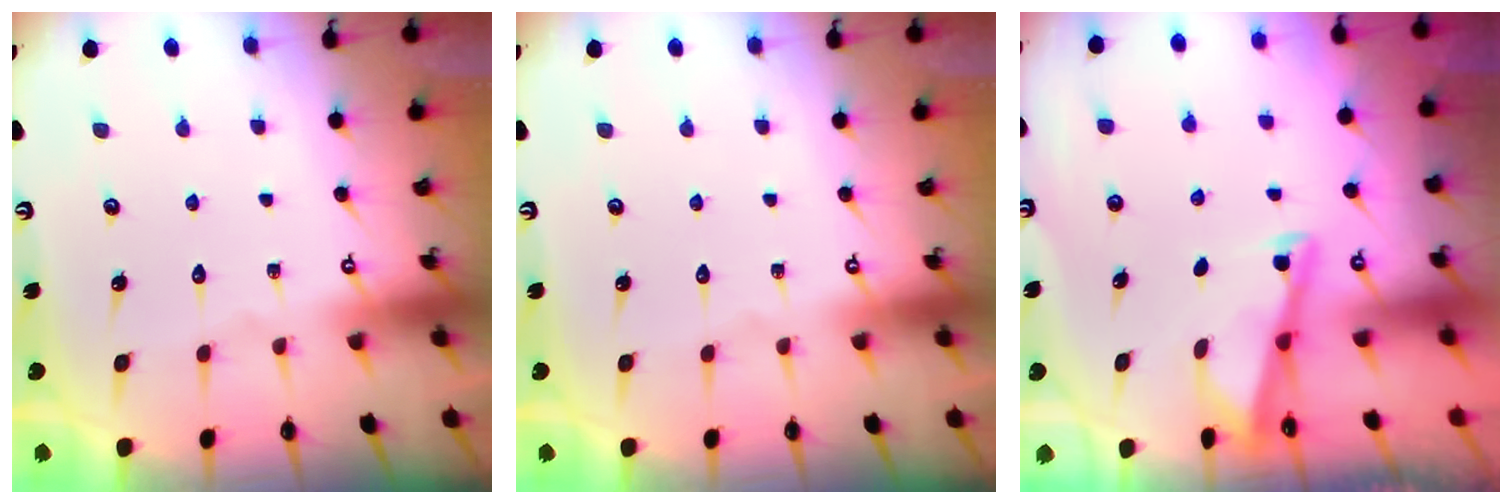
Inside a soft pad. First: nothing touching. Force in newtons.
{"total": 0.0}
{"total": 2.9, "press": 2.9, "slide": 0.2}